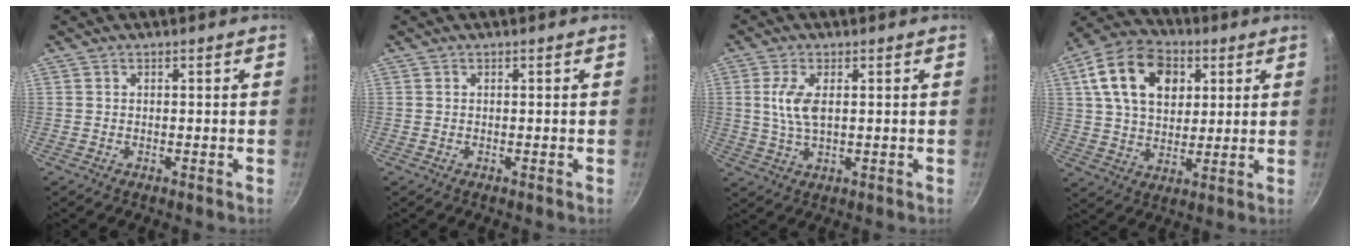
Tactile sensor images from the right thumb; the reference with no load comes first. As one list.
[{"total": 0.0}, {"total": 6.1, "force": [1.1, 2.8, 5.3], "torque": [-0.108, 0.000, 0.022]}, {"total": 17.1, "force": [5.6, 11.7, 11.1], "torque": [-0.170, 0.002, 0.087]}]